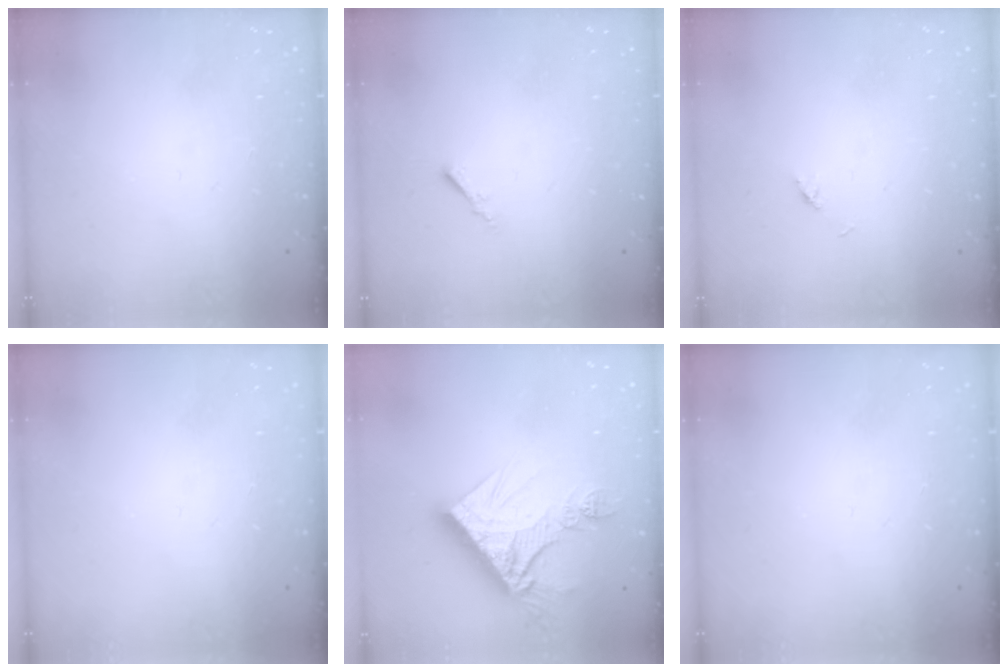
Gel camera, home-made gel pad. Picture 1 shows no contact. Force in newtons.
{"total": 0.0}
{"total": 2.1, "press": 2.1, "slide": 0.3}
{"total": 0.0}
{"total": 14.2, "press": 14.2, "slide": 1.2}
{"total": 0.0}